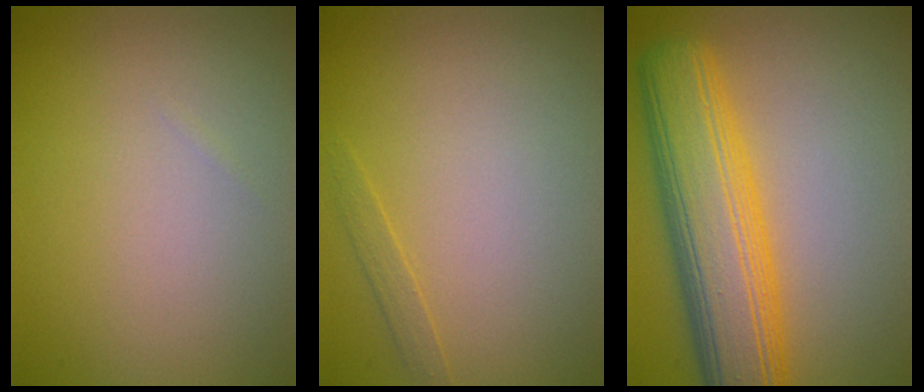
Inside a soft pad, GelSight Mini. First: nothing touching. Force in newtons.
{"total": 0.9, "press": 0.9, "slide": 0.1}
{"total": 9.6, "press": 9.6, "slide": 0.3}